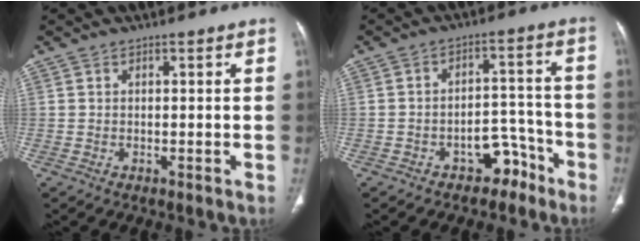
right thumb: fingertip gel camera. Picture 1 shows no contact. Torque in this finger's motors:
{"motor_torque": [1.82, -0.60, 1.01, -1.07, 0.20]}